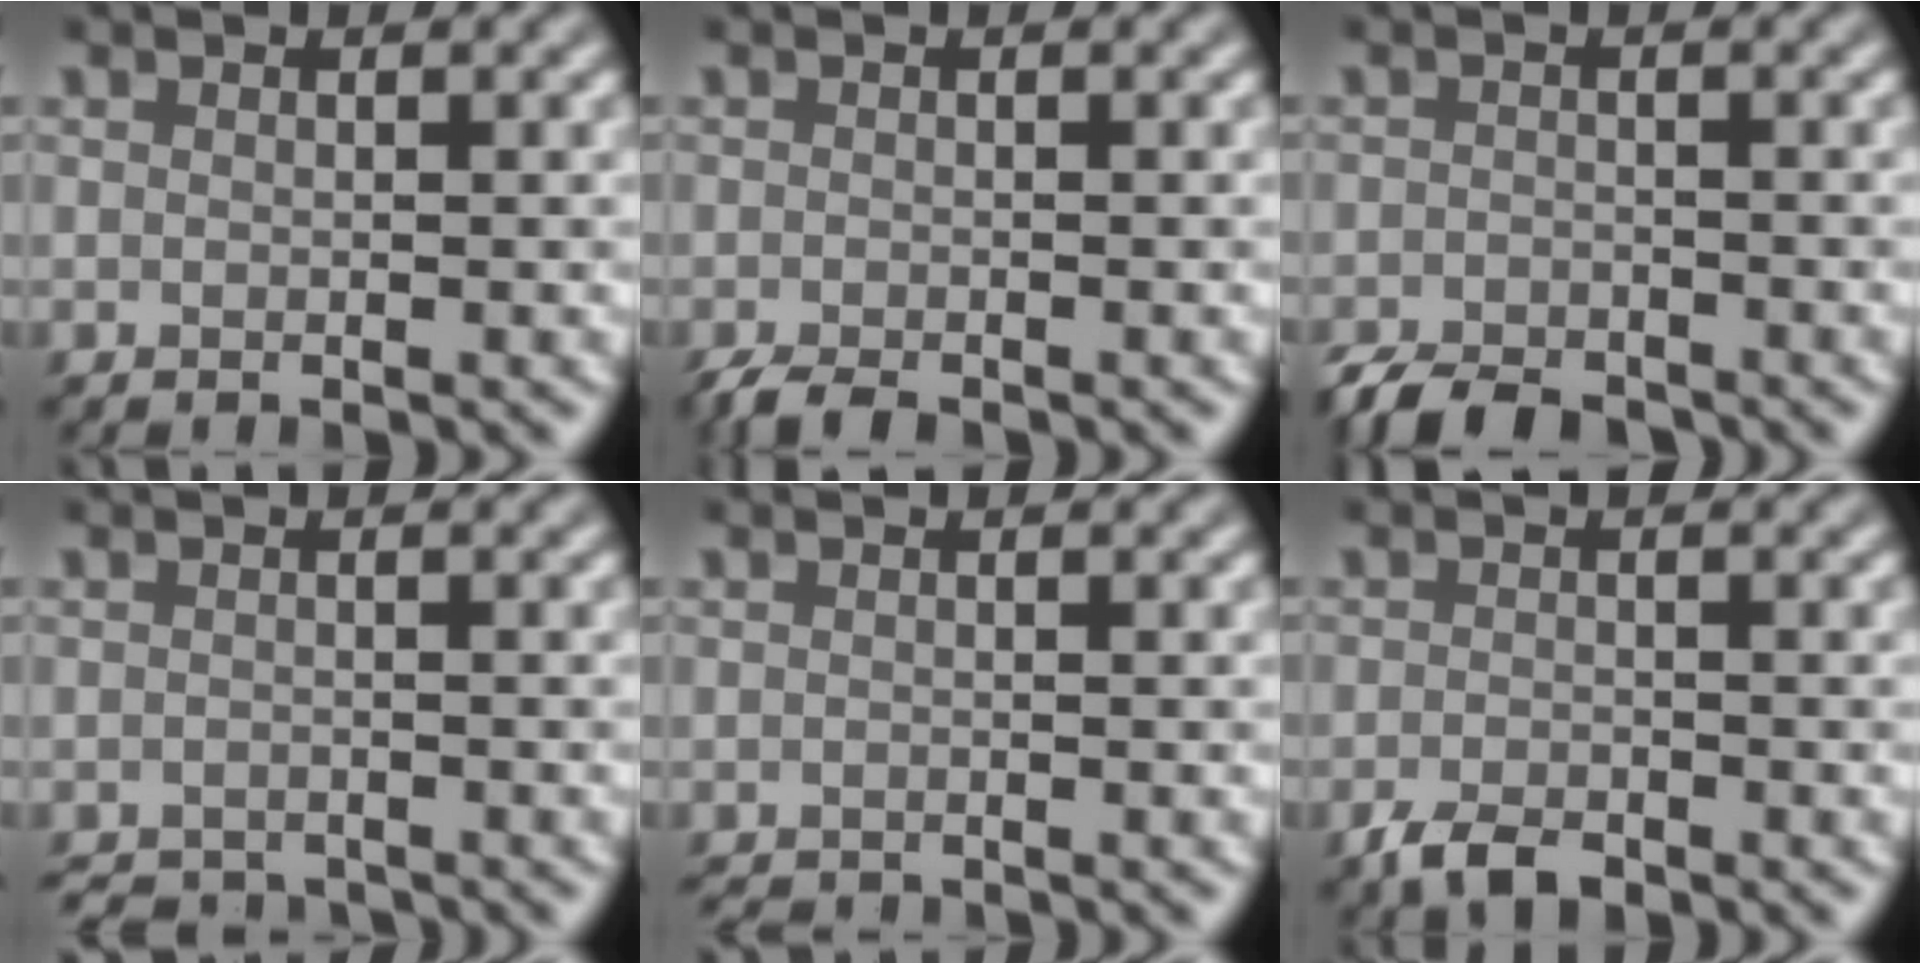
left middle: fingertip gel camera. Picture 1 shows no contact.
{"total": 2.1, "force": [-1.9, 0.3, 1.0], "torque": [-0.017, -0.005, -0.034]}
{"total": 3.6, "force": [-3.3, 1.1, 1.1], "torque": [-0.016, -0.009, -0.064]}
{"total": 2.9, "force": [-2.8, 0.6, 0.4], "torque": [-0.005, -0.009, -0.047]}
{"total": 1.7, "force": [-1.7, 0.2, 0.2], "torque": [0.003, -0.008, -0.027]}
{"total": 2.4, "force": [-1.8, 1.0, 1.3], "torque": [-0.028, -0.002, -0.037]}